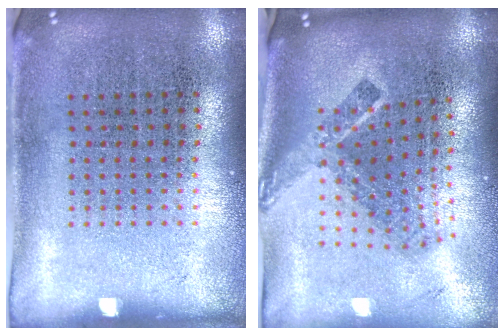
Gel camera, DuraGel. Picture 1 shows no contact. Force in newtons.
{"total": 2.2, "press": 1.5, "slide": 1.7}